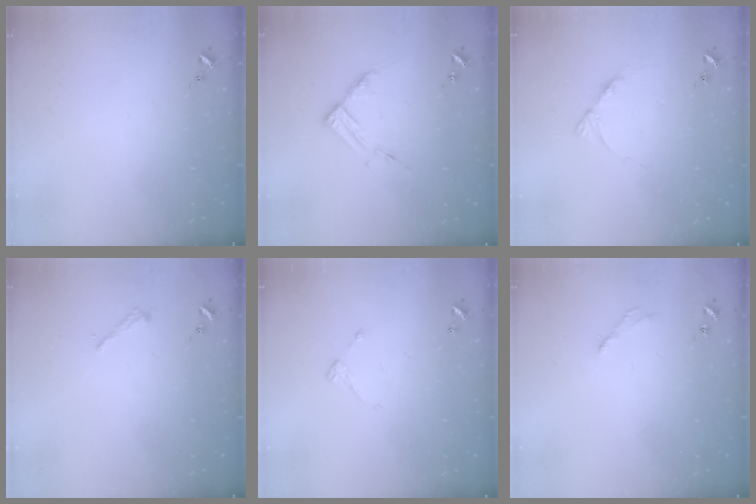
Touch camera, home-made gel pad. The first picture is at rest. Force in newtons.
{"total": 9.3, "press": 9.2, "slide": 1.0}
{"total": 6.9, "press": 6.8, "slide": 0.7}
{"total": 2.2, "press": 2.2, "slide": 0.3}
{"total": 4.5, "press": 4.5, "slide": 0.5}
{"total": 2.5, "press": 2.5, "slide": 0.3}